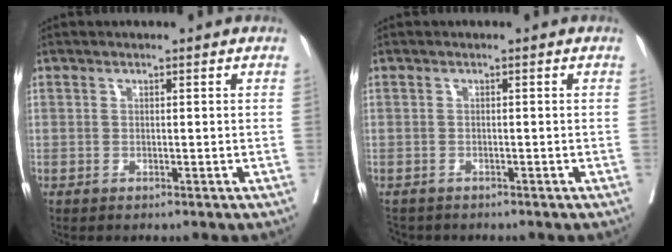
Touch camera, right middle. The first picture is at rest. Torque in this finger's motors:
{"motor_torque": [0.18, -0.17, 0.00, 0.00]}